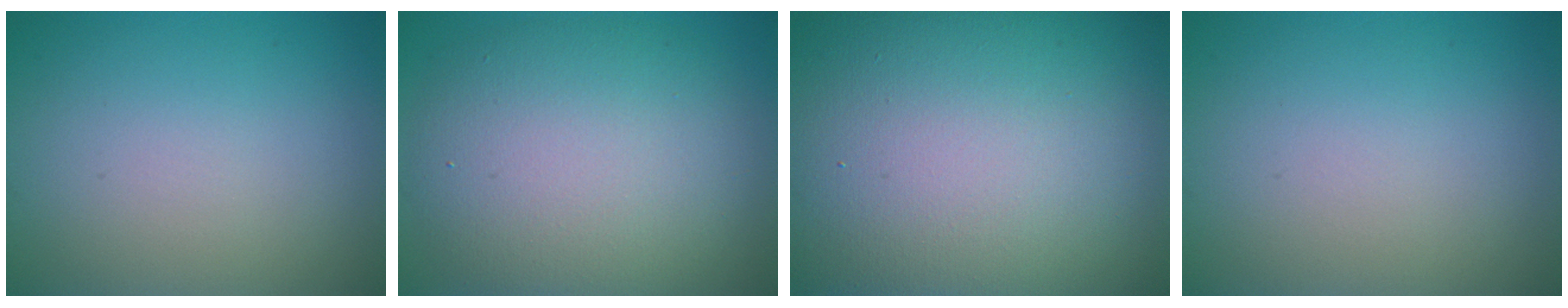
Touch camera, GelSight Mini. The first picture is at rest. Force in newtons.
{"total": 10.1, "press": 10.1, "slide": 0.9}
{"total": 27.9, "press": 27.8, "slide": 1.4}
{"total": 0.0}